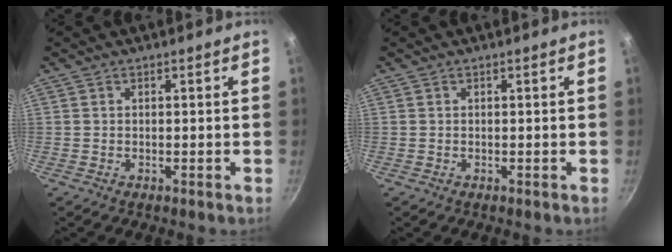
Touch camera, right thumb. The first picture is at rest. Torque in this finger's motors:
{"motor_torque": [-0.32, 0.32, -0.22, 0.21, 0.00]}